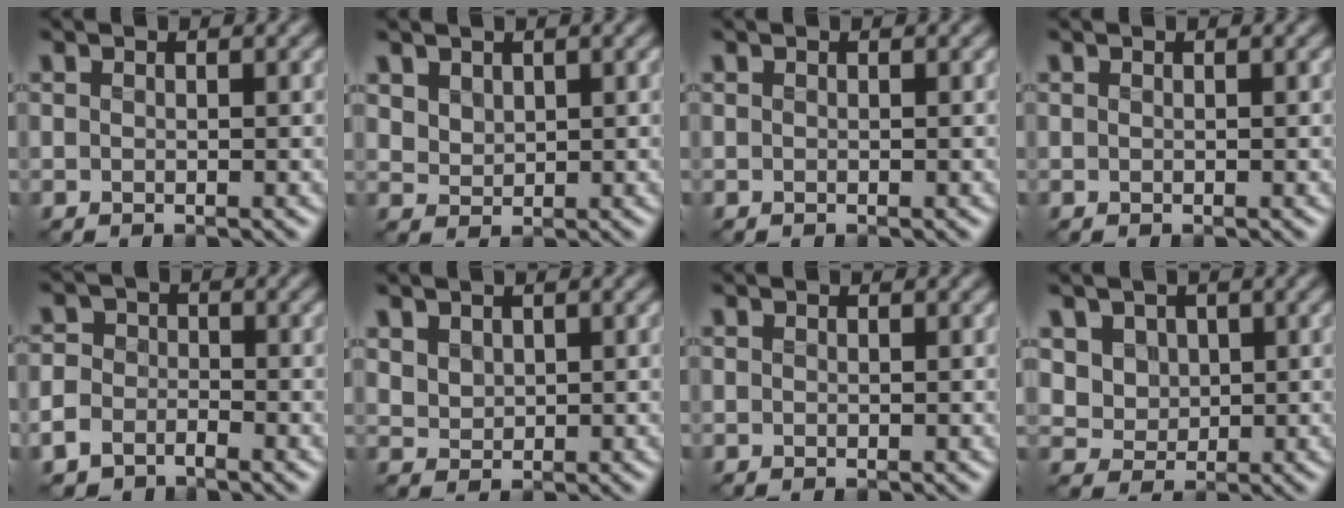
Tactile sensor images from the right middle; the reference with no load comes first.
{"total": 2.0, "force": [1.1, 1.4, 0.9], "torque": [-0.029, -0.008, 0.029]}
{"total": 0.0}
{"total": 0.0}
{"total": 3.7, "force": [-2.6, 2.4, 1.2], "torque": [-0.014, -0.005, -0.058]}
{"total": 1.8, "force": [0.8, 1.3, 0.8], "torque": [-0.027, -0.007, 0.021]}
{"total": 0.0}
{"total": 3.9, "force": [1.4, 3.2, 1.6], "torque": [-0.048, -0.004, 0.032]}